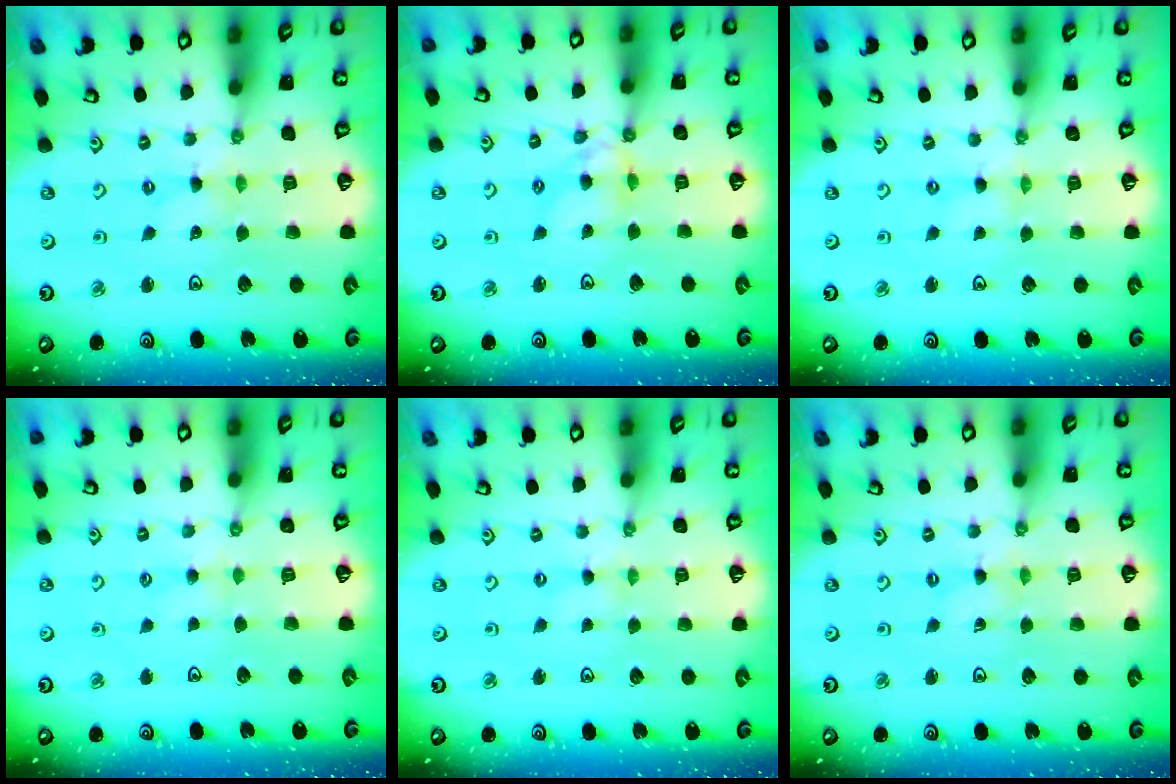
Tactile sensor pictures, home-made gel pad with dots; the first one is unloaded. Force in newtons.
{"total": 7.7, "press": 7.6, "slide": 0.8}
{"total": 0.0}
{"total": 2.3, "press": 2.3, "slide": 0.3}
{"total": 1.3, "press": 1.3, "slide": 0.3}
{"total": 0.0}